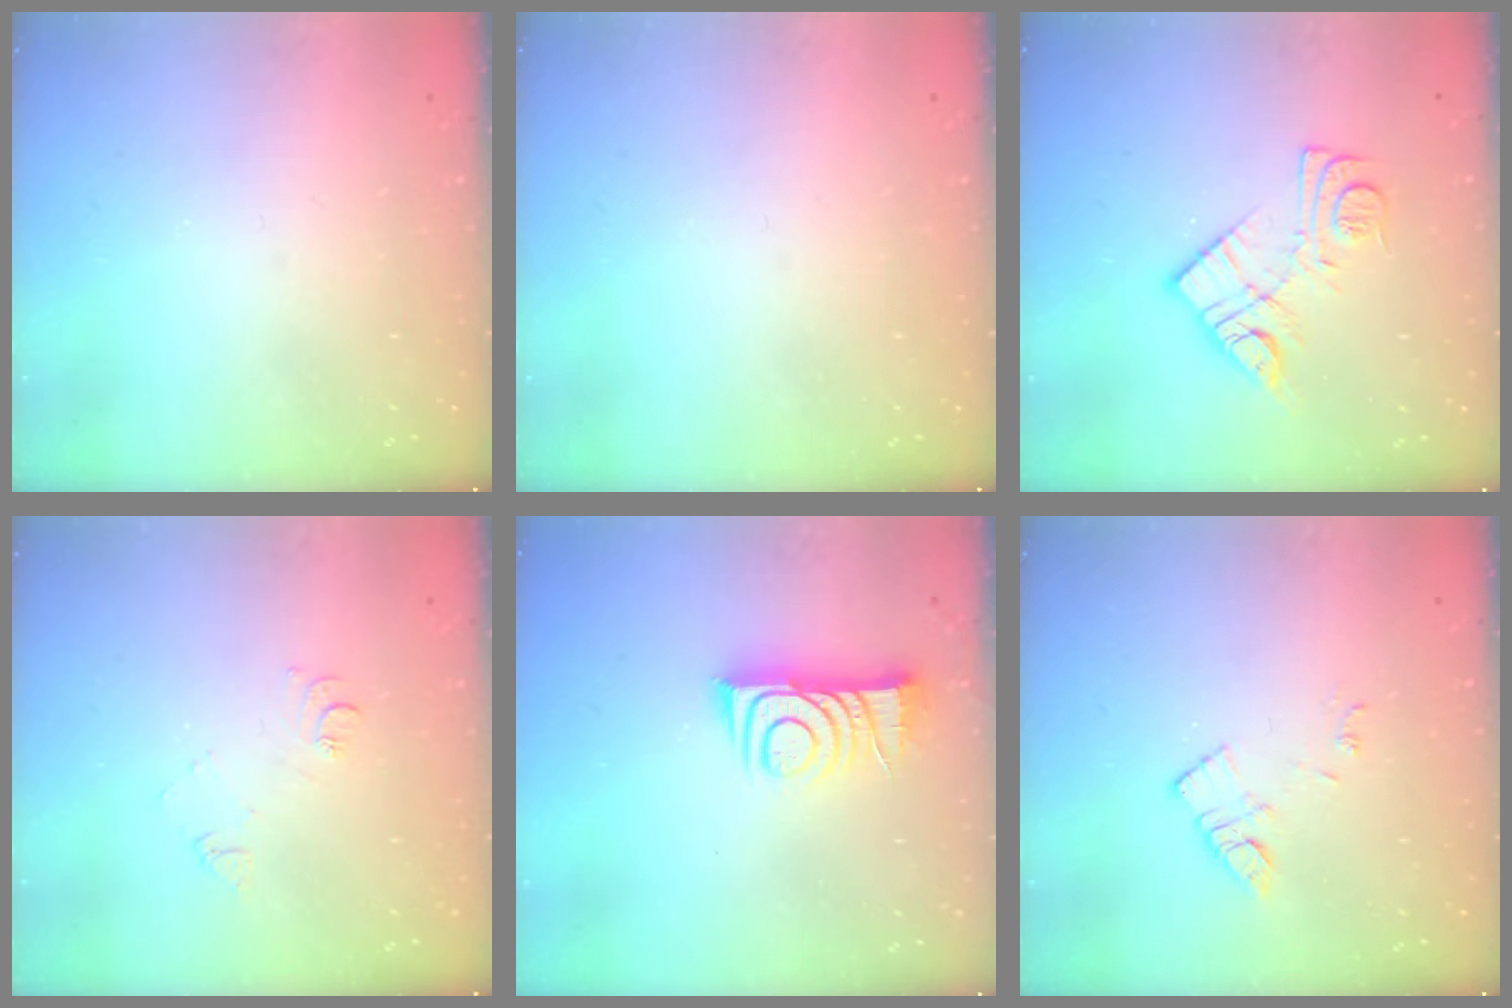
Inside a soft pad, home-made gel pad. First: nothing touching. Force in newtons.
{"total": 0.0}
{"total": 11.8, "press": 11.8, "slide": 0.7}
{"total": 6.4, "press": 6.4, "slide": 0.7}
{"total": 9.3, "press": 9.3, "slide": 0.6}
{"total": 8.3, "press": 8.3, "slide": 0.6}